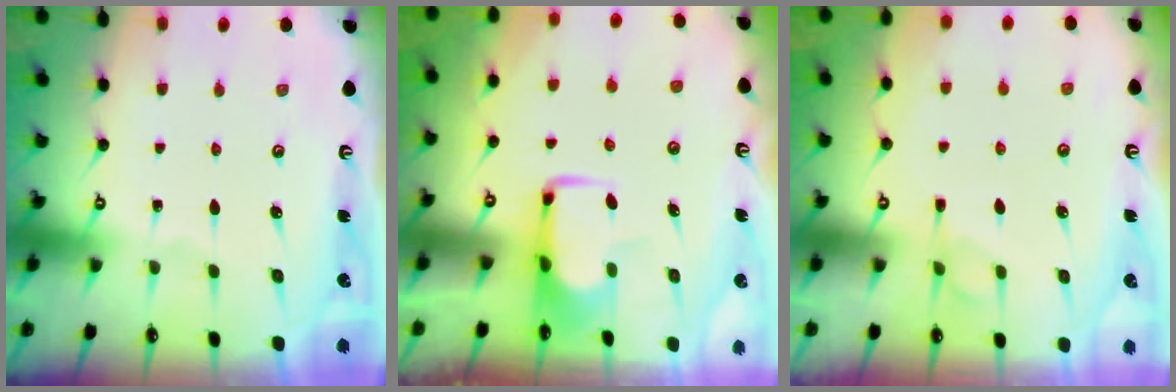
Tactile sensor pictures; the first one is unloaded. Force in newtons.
{"total": 1.9, "press": 1.9, "slide": 0.4}
{"total": 1.3, "press": 0.7, "slide": 1.2}